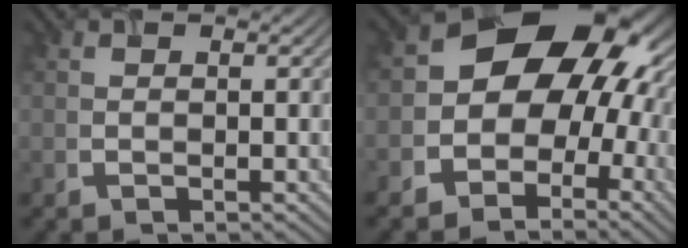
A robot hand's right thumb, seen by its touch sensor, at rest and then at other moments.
{"total": 12.7, "force": [-0.4, 9.9, 7.9], "torque": [-0.109, -0.012, -0.029]}